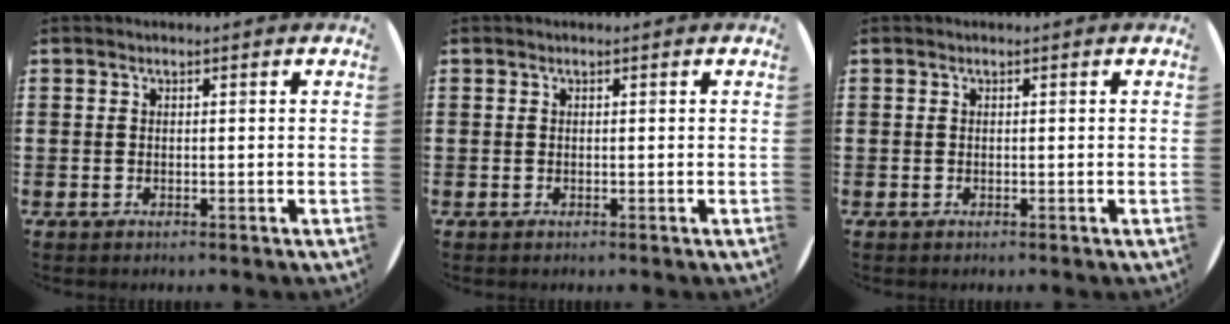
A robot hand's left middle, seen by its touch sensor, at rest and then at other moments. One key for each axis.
{"total": 0.0}
{"total": 0.0}